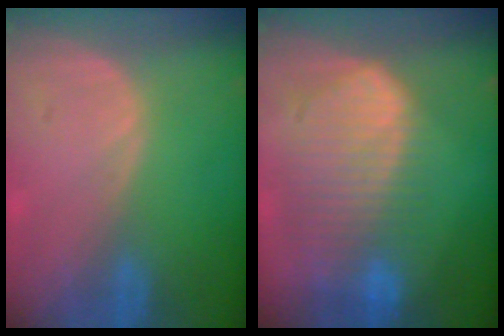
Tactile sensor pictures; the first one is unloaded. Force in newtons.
{"total": 10.6, "press": 9.1, "slide": 5.3}